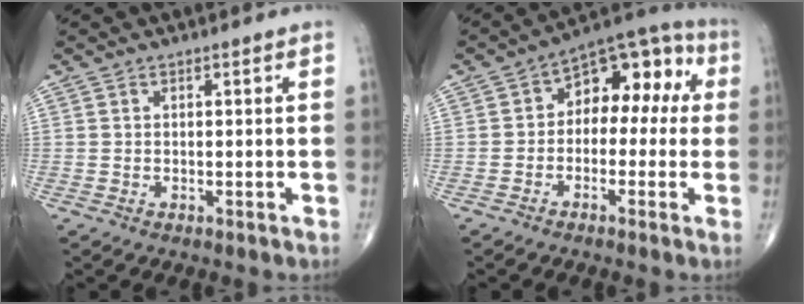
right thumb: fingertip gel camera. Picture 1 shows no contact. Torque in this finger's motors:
{"motor_torque": [-0.11, 0.49, 0.32, 0.24, 0.12]}